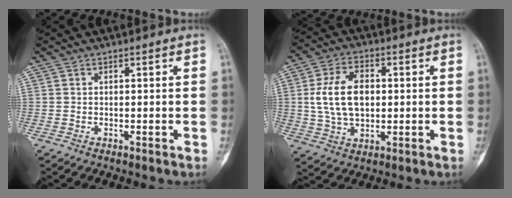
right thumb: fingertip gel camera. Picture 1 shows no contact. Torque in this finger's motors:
{"motor_torque": [1.07, 1.08, 0.60, -0.44, 0.13]}